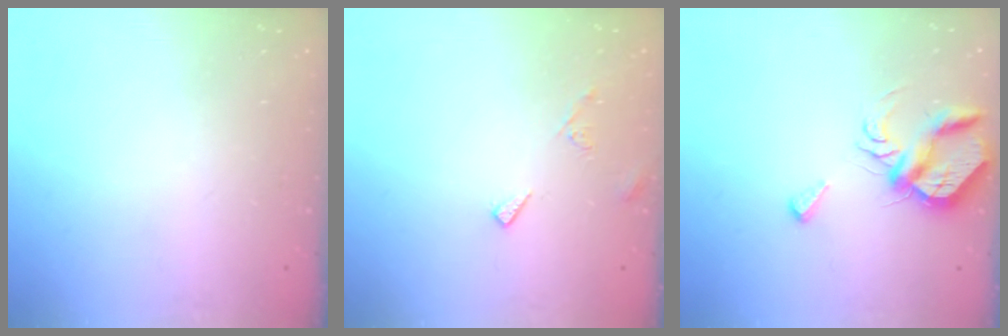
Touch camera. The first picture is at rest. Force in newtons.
{"total": 5.8, "press": 5.8, "slide": 0.5}
{"total": 7.3, "press": 7.2, "slide": 0.7}